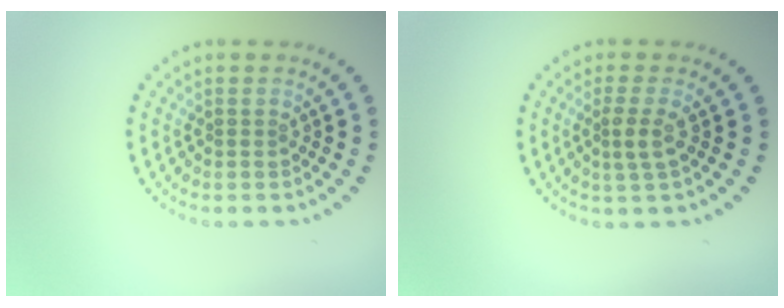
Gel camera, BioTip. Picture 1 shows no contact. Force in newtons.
{"total": 1.8, "press": 1.5, "slide": 1.0}